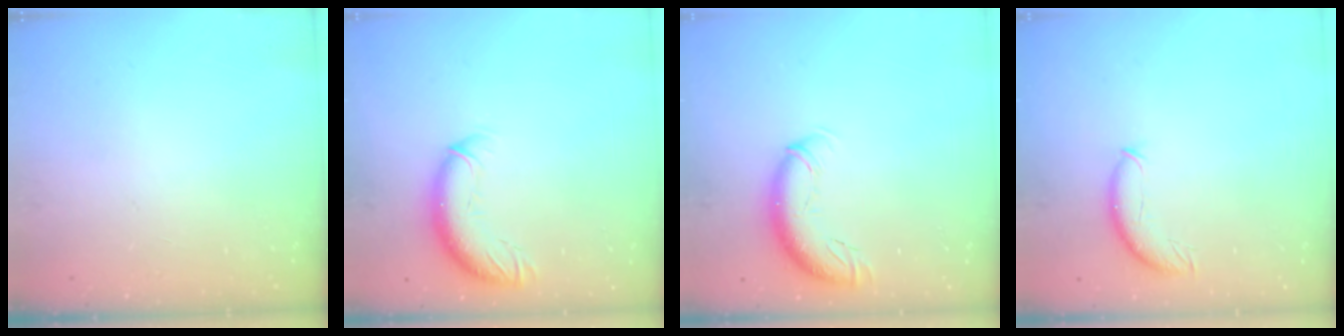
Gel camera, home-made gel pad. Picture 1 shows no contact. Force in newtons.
{"total": 10.8, "press": 10.4, "slide": 2.9}
{"total": 11.0, "press": 10.7, "slide": 2.8}
{"total": 8.4, "press": 8.3, "slide": 1.2}